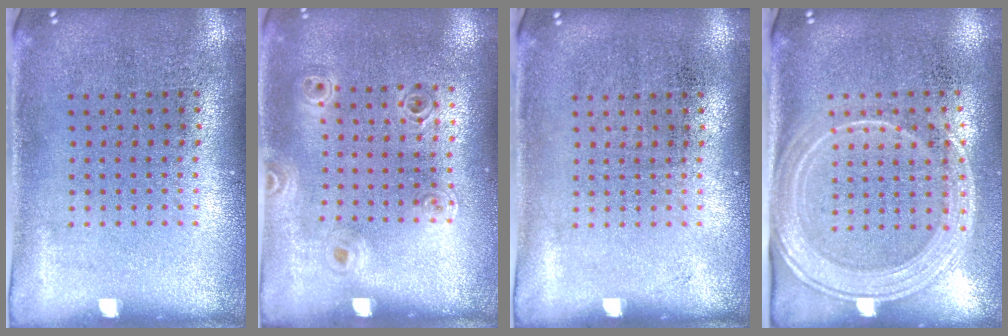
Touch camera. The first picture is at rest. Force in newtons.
{"total": 1.0, "press": 0.9, "slide": 0.2}
{"total": 0.0}
{"total": 2.1, "press": 1.8, "slide": 1.1}